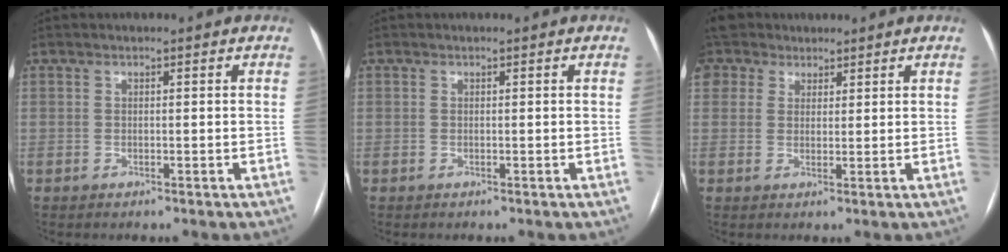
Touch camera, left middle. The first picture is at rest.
{"total": 0.0}
{"total": 7.2, "force": [4.7, 5.4, 1.3], "torque": [-0.039, 0.032, 0.093]}